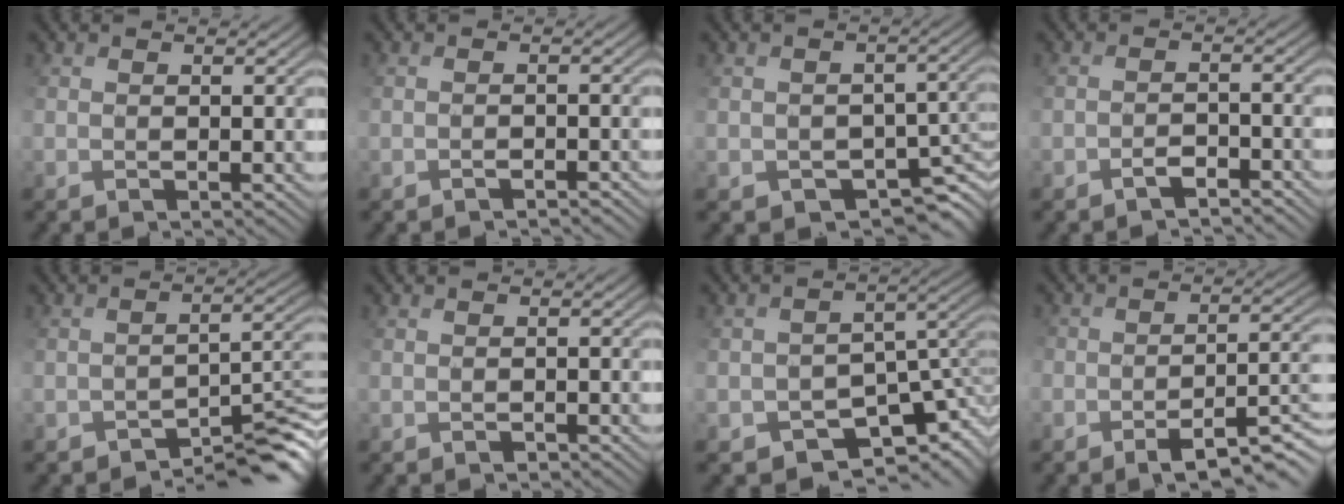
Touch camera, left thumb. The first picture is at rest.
{"total": 1.2, "force": [-1.2, 0.0, 0.2], "torque": [0.006, 0.001, -0.018]}
{"total": 6.0, "force": [-2.4, 4.6, 3.1], "torque": [-0.043, -0.027, -0.029]}
{"total": 1.9, "force": [-1.7, 0.4, 0.7], "torque": [-0.002, 0.007, -0.030]}
{"total": 5.4, "force": [-4.2, 1.7, 2.8], "torque": [-0.017, -0.005, -0.067]}
{"total": 0.6, "force": [-0.5, 0.3, 0.0], "torque": [0.005, -0.002, -0.011]}
{"total": 9.8, "force": [-5.6, 6.6, 4.5], "torque": [-0.072, -0.029, -0.063]}
{"total": 7.4, "force": [-5.0, 2.6, 4.8], "torque": [-0.060, -0.005, -0.078]}